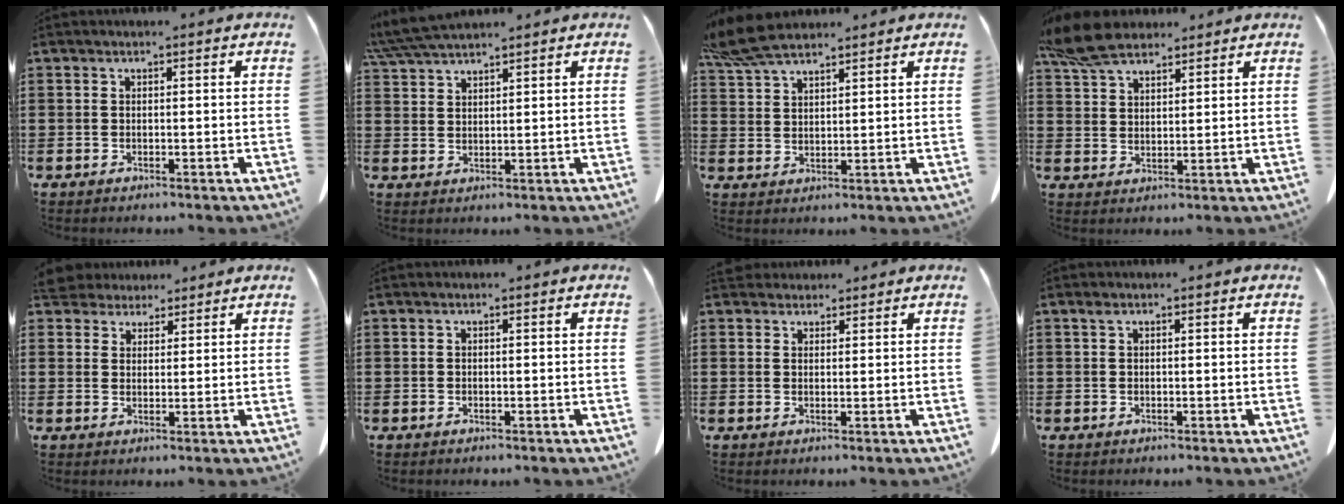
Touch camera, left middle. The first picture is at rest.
{"total": 5.4, "force": [4.9, 0.5, 2.2], "torque": [-0.058, -0.010, 0.094]}
{"total": 7.1, "force": [5.9, 1.8, 3.5], "torque": [-0.086, -0.007, 0.114]}
{"total": 7.9, "force": [6.4, 2.7, 3.7], "torque": [-0.093, -0.004, 0.122]}
{"total": 3.9, "force": [3.6, 1.4, 0.2], "torque": [-0.019, -0.006, 0.069]}
{"total": 0.0}
{"total": 2.3, "force": [2.1, 0.8, 0.2], "torque": [-0.009, 0.000, 0.043]}
{"total": 0.6, "force": [0.4, 0.3, 0.4], "torque": [-0.010, 0.001, 0.008]}